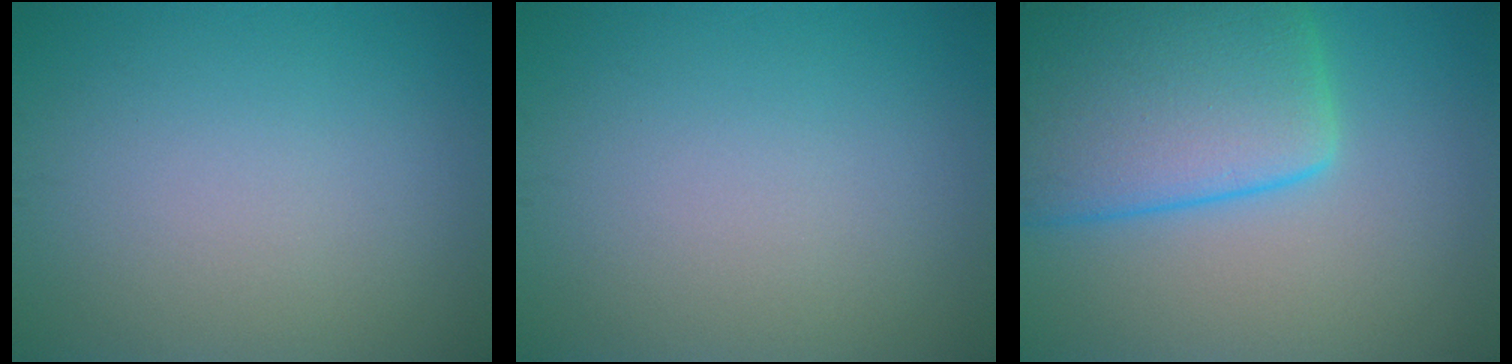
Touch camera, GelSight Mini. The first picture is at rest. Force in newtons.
{"total": 0.0}
{"total": 10.8, "press": 10.8, "slide": 0.6}